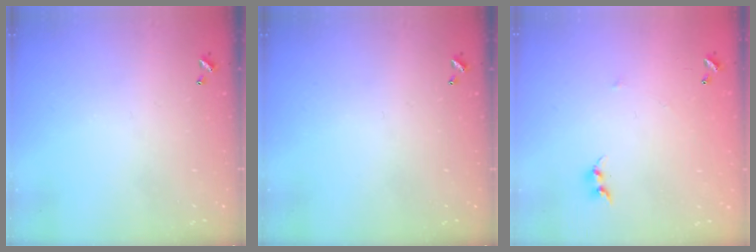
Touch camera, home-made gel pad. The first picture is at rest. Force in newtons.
{"total": 0.0}
{"total": 6.2, "press": 6.2, "slide": 0.7}